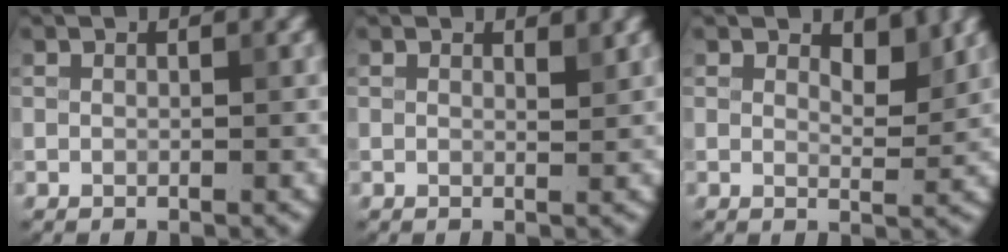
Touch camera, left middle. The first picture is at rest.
{"total": 0.8, "force": [0.6, 0.2, 0.4], "torque": [-0.006, -0.002, 0.011]}
{"total": 2.0, "force": [1.3, 0.7, 1.3], "torque": [-0.020, -0.008, 0.017]}